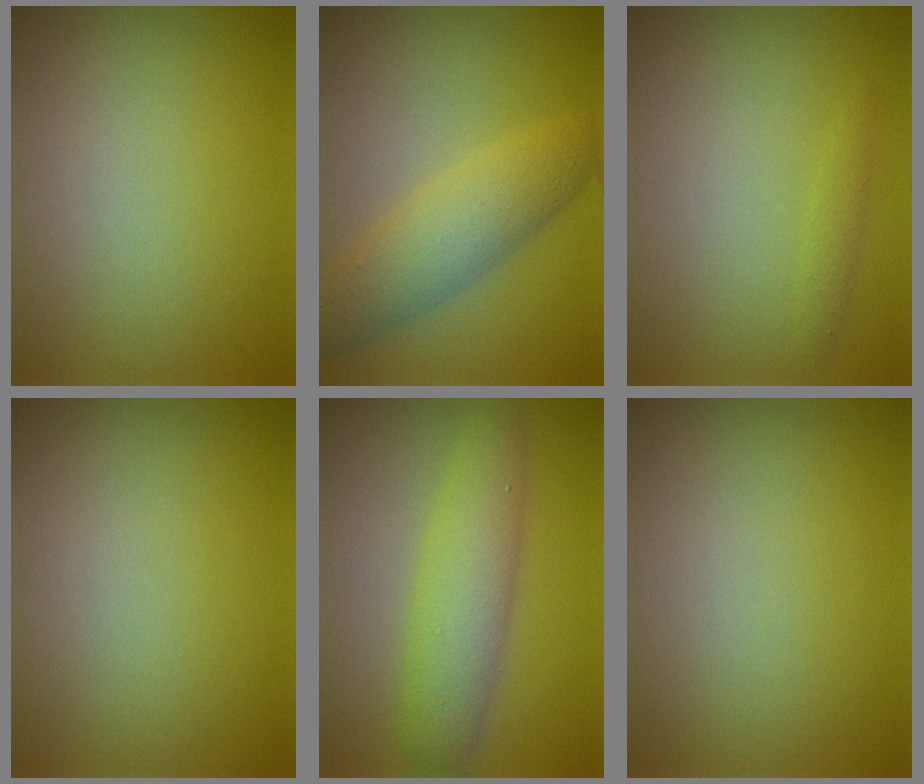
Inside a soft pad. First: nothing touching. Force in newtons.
{"total": 4.8, "press": 4.8, "slide": 0.0}
{"total": 0.9, "press": 0.9, "slide": 0.0}
{"total": 0.0}
{"total": 4.6, "press": 4.6, "slide": 0.1}
{"total": 0.0}